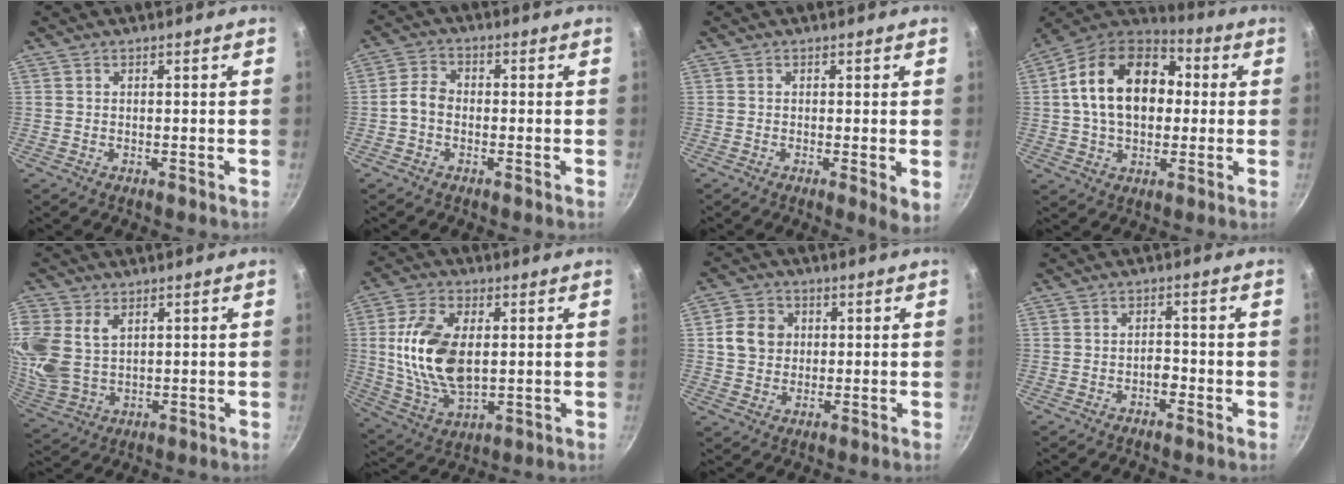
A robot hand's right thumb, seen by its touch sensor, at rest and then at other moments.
{"total": 3.9, "force": [-1.0, 2.9, 2.3], "torque": [-0.042, 0.020, -0.031]}
{"total": 3.2, "force": [-0.2, 0.7, 3.1], "torque": [-0.043, -0.014, -0.004]}
{"total": 20.5, "force": [2.4, 14.1, 14.6], "torque": [-0.221, 0.033, 0.026]}
{"total": 14.6, "force": [4.3, 10.5, 9.2], "torque": [-0.219, 0.000, 0.098]}
{"total": 16.2, "force": [1.7, 9.4, 13.1], "torque": [-0.235, -0.005, 0.039]}
{"total": 7.1, "force": [1.3, 6.2, 3.1], "torque": [-0.031, 0.006, 0.016]}
{"total": 1.9, "force": [-1.0, 1.0, 1.2], "torque": [-0.008, 0.014, -0.018]}